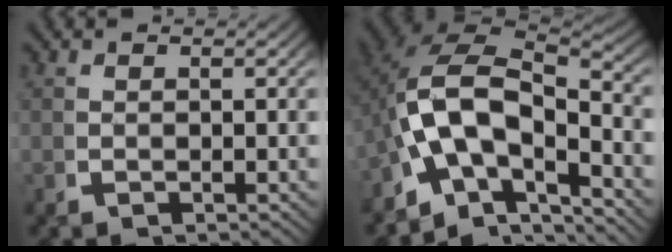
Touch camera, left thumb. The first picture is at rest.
{"total": 14.8, "force": [-1.8, 10.2, 10.6], "torque": [-0.232, -0.052, -0.017]}